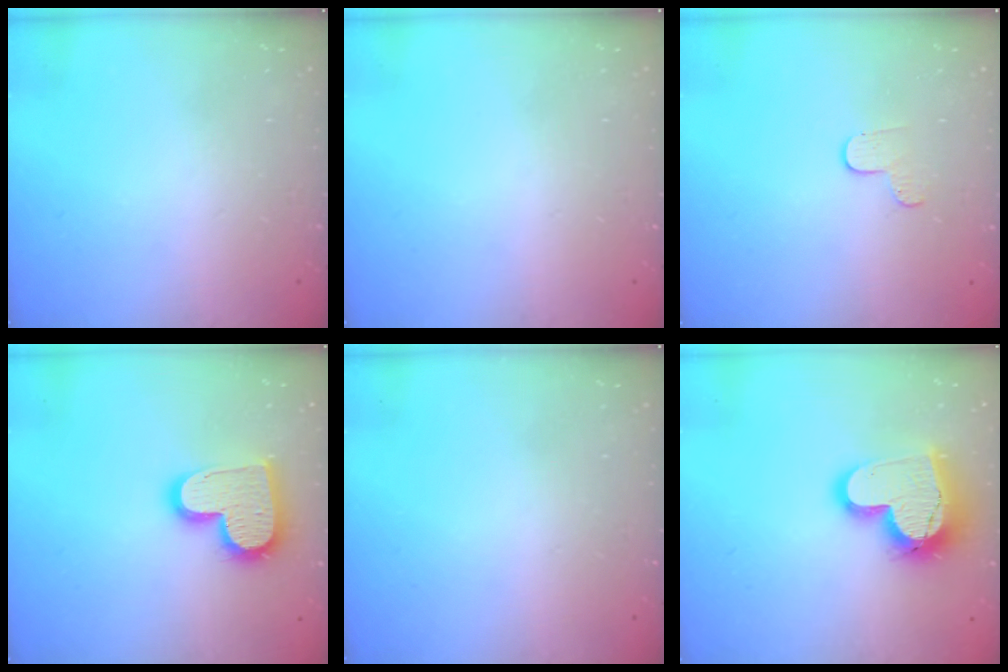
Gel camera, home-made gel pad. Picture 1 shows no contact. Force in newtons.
{"total": 0.0}
{"total": 3.9, "press": 3.9, "slide": 0.4}
{"total": 16.0, "press": 16.0, "slide": 1.0}
{"total": 0.0}
{"total": 17.1, "press": 17.0, "slide": 1.5}